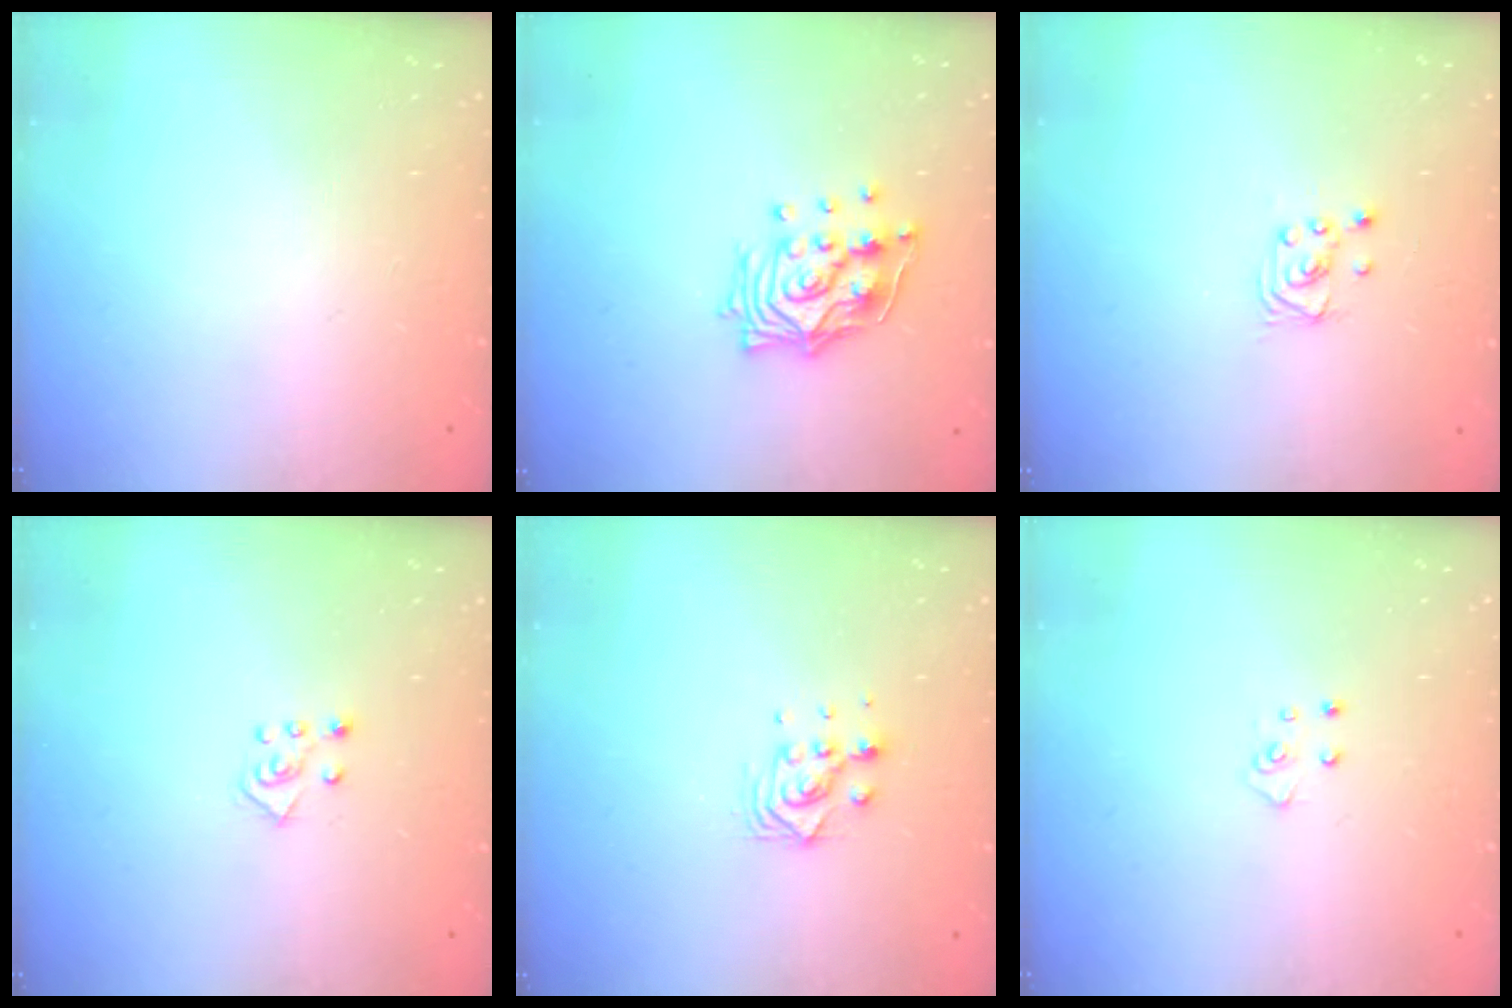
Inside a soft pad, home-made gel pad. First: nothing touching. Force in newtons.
{"total": 13.3, "press": 13.3, "slide": 1.2}
{"total": 1.6, "press": 1.6, "slide": 0.0}
{"total": 5.0, "press": 4.9, "slide": 0.4}
{"total": 6.9, "press": 6.9, "slide": 0.4}
{"total": 3.9, "press": 3.8, "slide": 0.4}